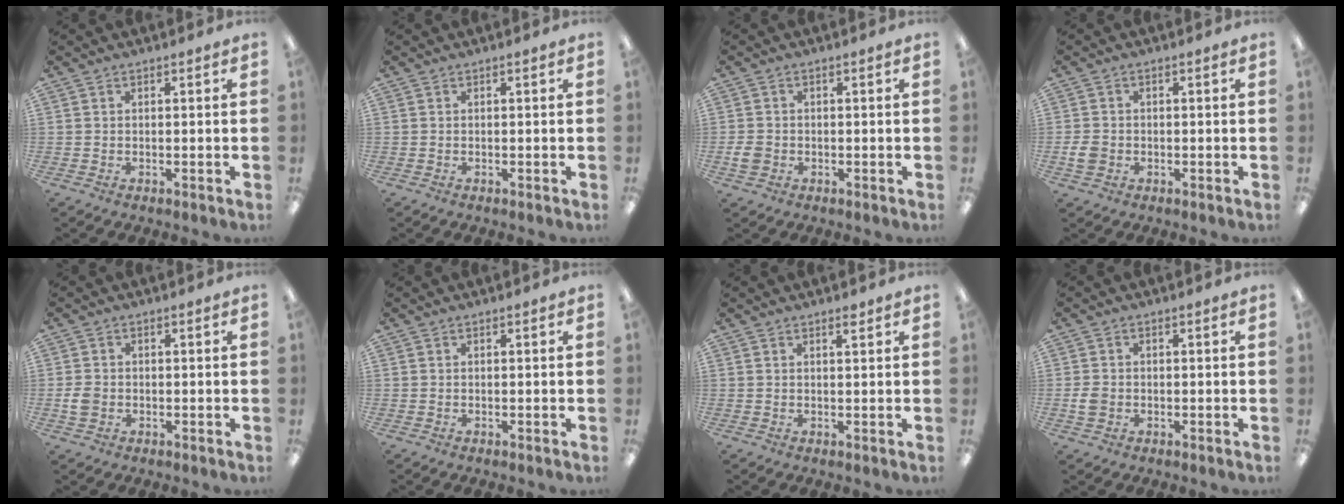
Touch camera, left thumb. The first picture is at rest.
{"total": 0.0}
{"total": 3.1, "force": [-0.7, 2.5, 1.6], "torque": [-0.033, 0.005, -0.014]}
{"total": 3.5, "force": [-0.7, 2.9, 1.8], "torque": [-0.029, 0.002, -0.015]}
{"total": 3.5, "force": [-0.6, 2.8, 1.9], "torque": [-0.032, 0.000, -0.013]}
{"total": 0.0}
{"total": 1.4, "force": [1.2, 0.2, 0.6], "torque": [-0.006, -0.004, 0.020]}
{"total": 3.1, "force": [-0.5, 2.5, 1.8], "torque": [-0.022, 0.004, -0.010]}